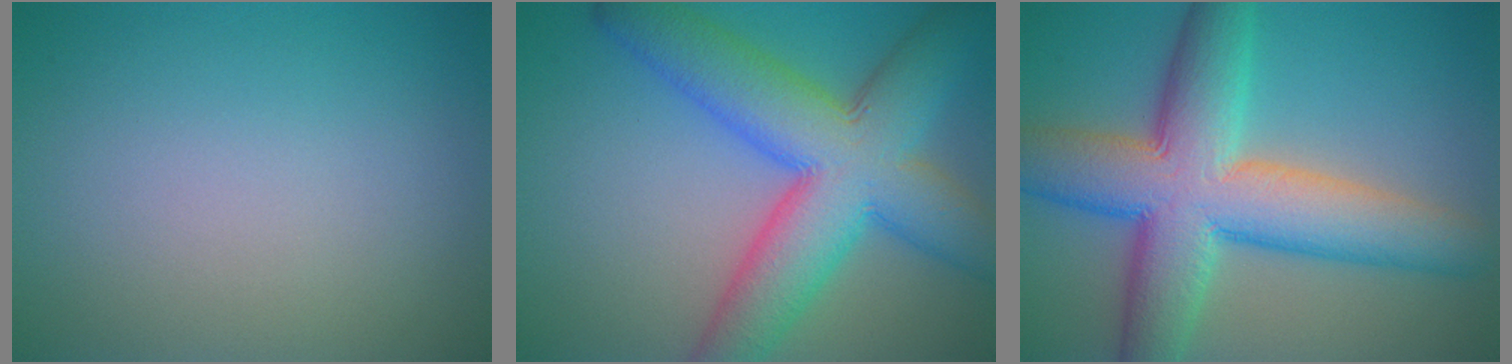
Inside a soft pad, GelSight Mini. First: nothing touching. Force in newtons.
{"total": 11.0, "press": 11.0, "slide": 0.3}
{"total": 11.4, "press": 11.4, "slide": 0.3}